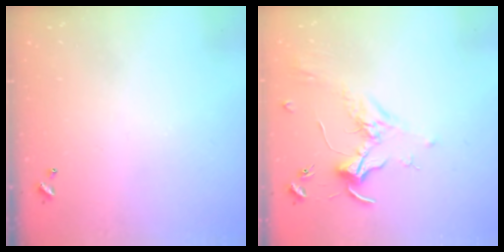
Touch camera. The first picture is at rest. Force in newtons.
{"total": 1.7, "press": 1.5, "slide": 0.8}